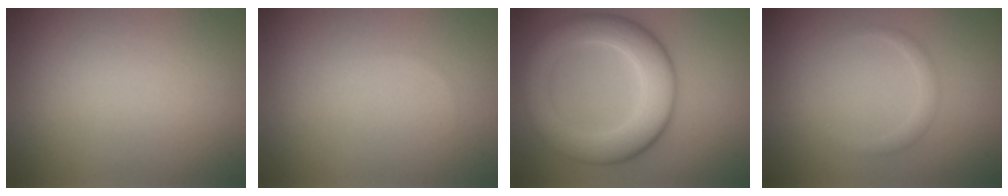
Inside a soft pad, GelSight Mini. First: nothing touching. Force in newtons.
{"total": 0.0}
{"total": 7.3, "press": 7.3, "slide": 0.2}
{"total": 1.2, "press": 1.2, "slide": 0.1}